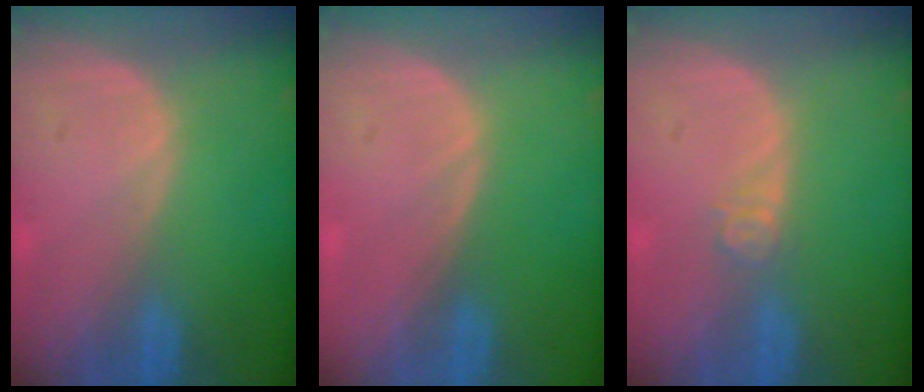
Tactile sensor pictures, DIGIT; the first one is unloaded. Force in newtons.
{"total": 0.0}
{"total": 2.4, "press": 2.0, "slide": 1.3}